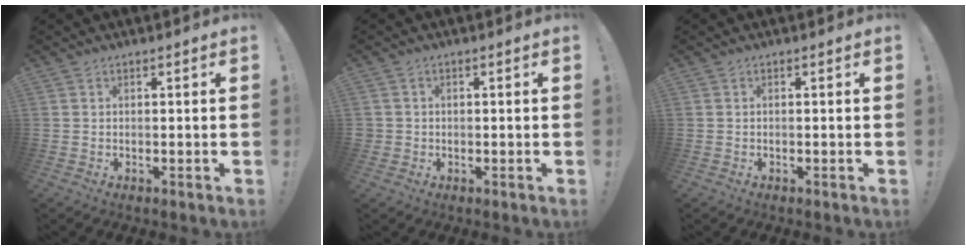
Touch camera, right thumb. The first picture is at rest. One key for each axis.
{"total": 1.5, "fx": 0.0, "fy": 1.5, "fz": 0.4, "tx": 0.002, "ty": -0.002, "tz": -0.002}
{"total": 0.0}